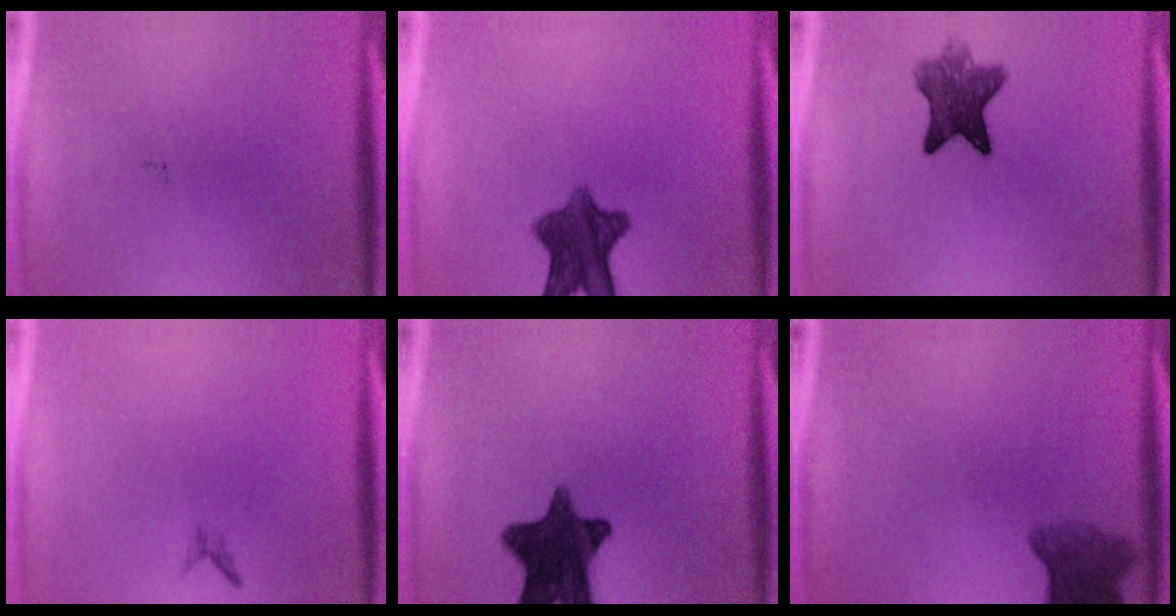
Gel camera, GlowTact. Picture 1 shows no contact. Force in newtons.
{"total": 9.2}
{"total": 7.3}
{"total": 0.7}
{"total": 13.4}
{"total": 5.9}